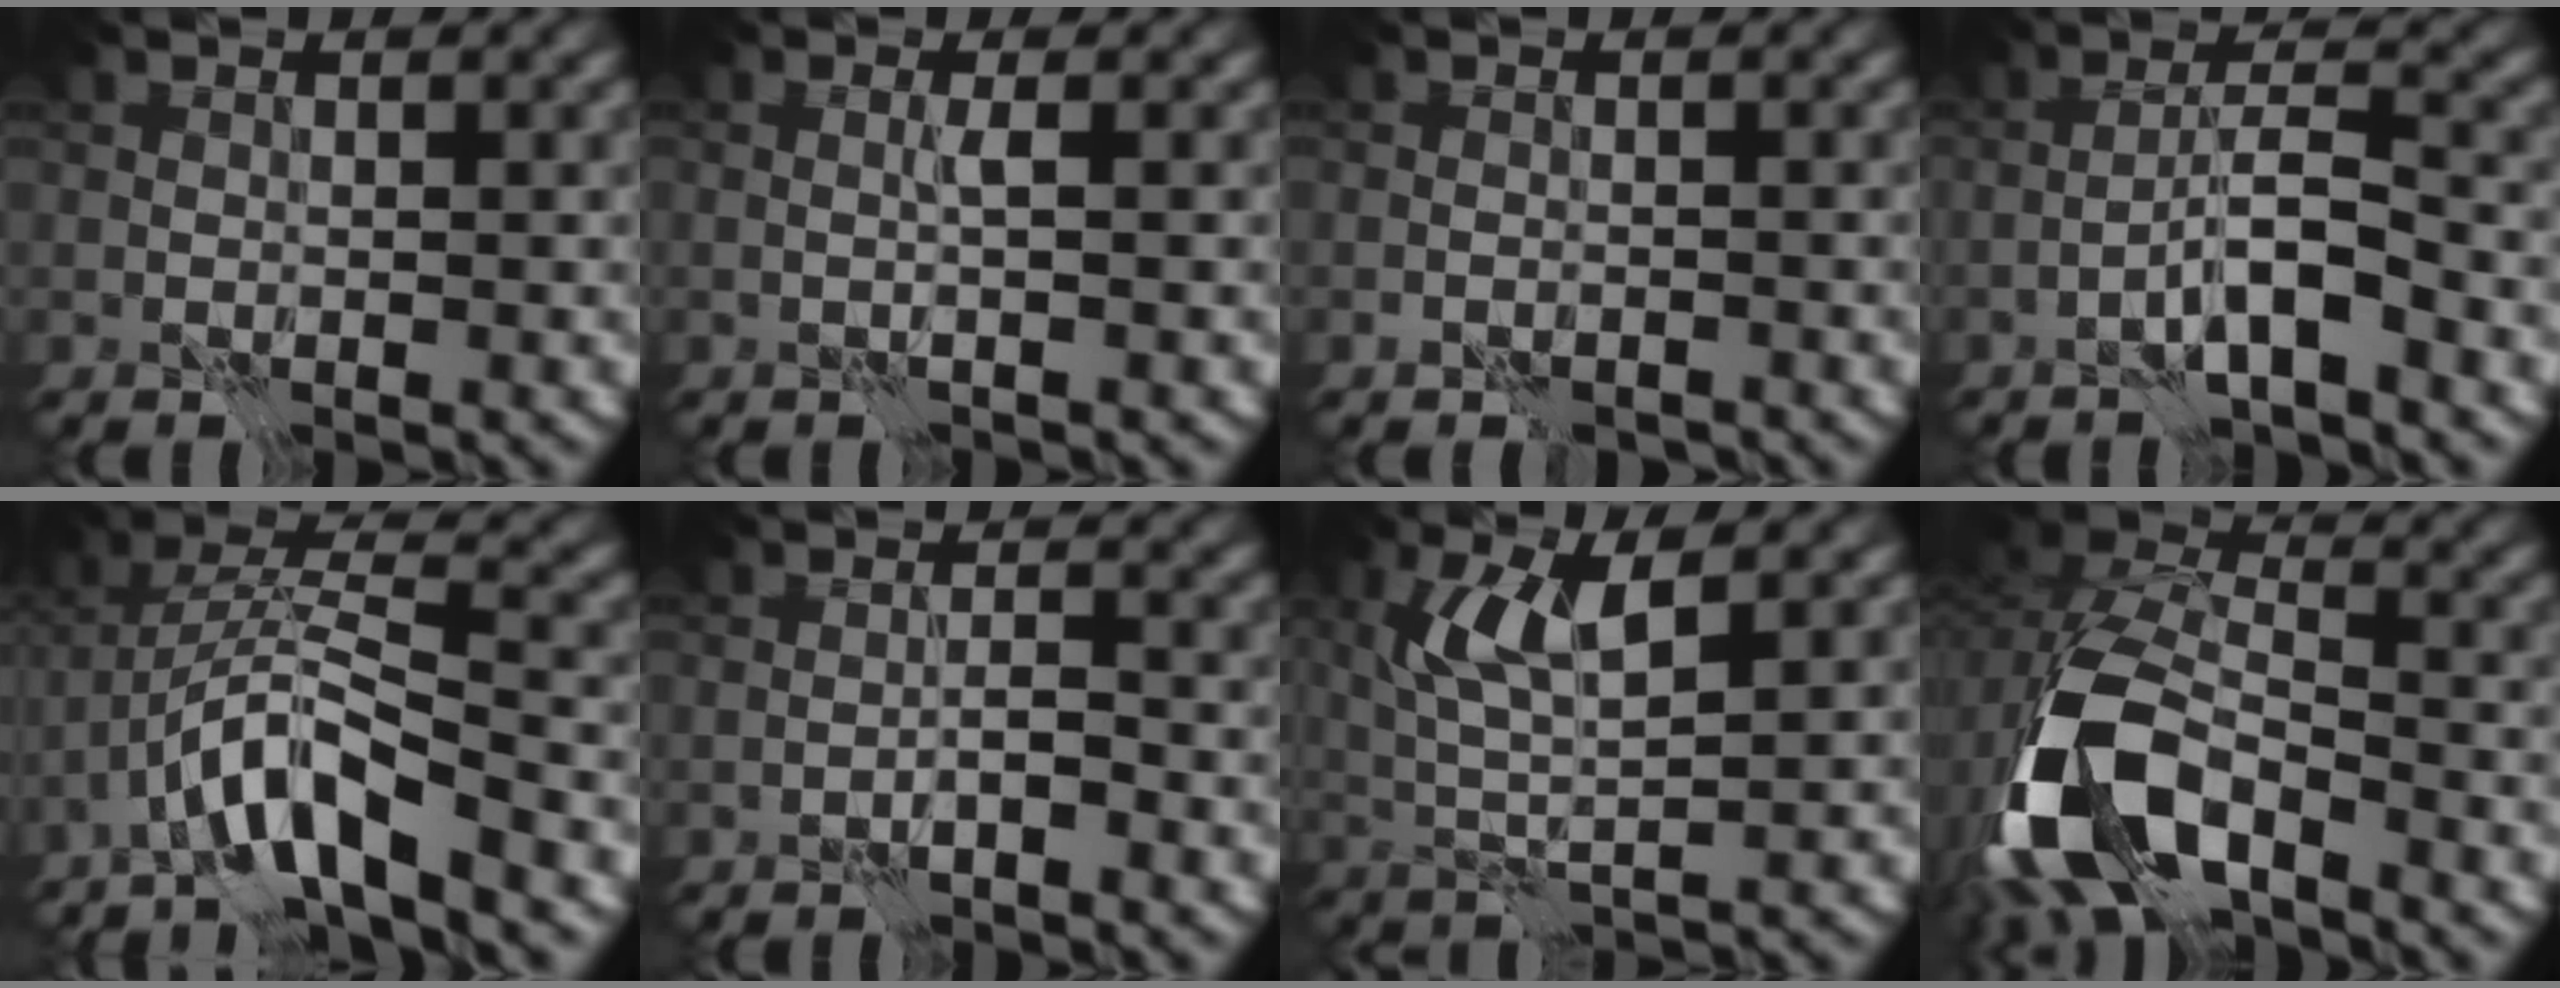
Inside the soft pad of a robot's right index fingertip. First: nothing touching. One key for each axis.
{"total": 0.9, "fx": 0.1, "fy": -0.7, "fz": 0.6, "tx": -0.014, "ty": 0.003, "tz": -0.001}
{"total": 0.7, "fx": -0.7, "fy": 0.1, "fz": 0.3, "tx": -0.002, "ty": 0.000, "tz": -0.011}
{"total": 3.7, "fx": -2.2, "fy": 0.0, "fz": 3.0, "tx": -0.050, "ty": 0.021, "tz": -0.046}
{"total": 7.3, "fx": -4.1, "fy": 1.5, "fz": 5.9, "tx": -0.103, "ty": 0.016, "tz": -0.084}
{"total": 1.2, "fx": -0.9, "fy": -0.3, "fz": 0.8, "tx": -0.013, "ty": 0.010, "tz": -0.022}
{"total": 4.7, "fx": 2.2, "fy": 0.9, "fz": 4.1, "tx": -0.089, "ty": 0.003, "tz": 0.044}
{"total": 11.6, "fx": -6.1, "fy": 6.0, "fz": 7.9, "tx": -0.168, "ty": -0.014, "tz": -0.117}